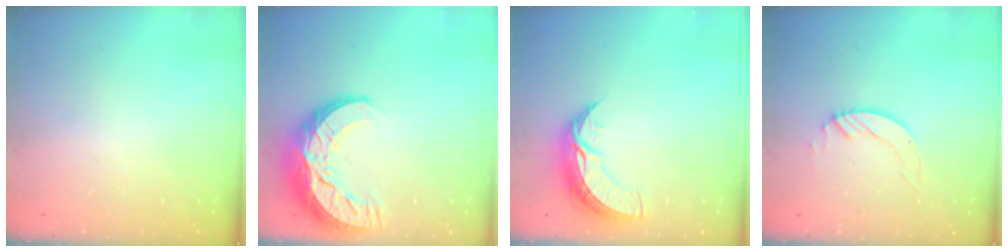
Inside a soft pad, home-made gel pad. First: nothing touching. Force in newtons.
{"total": 16.4, "press": 16.4, "slide": 0.9}
{"total": 9.5, "press": 9.5, "slide": 0.8}
{"total": 4.2, "press": 4.2, "slide": 0.2}